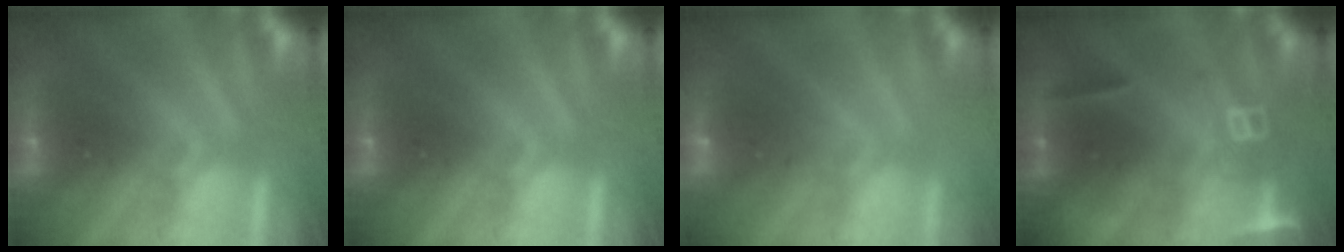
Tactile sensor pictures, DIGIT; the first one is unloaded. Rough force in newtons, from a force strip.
{"total": 0.0}
{"total": 2.9}
{"total": 2.7}